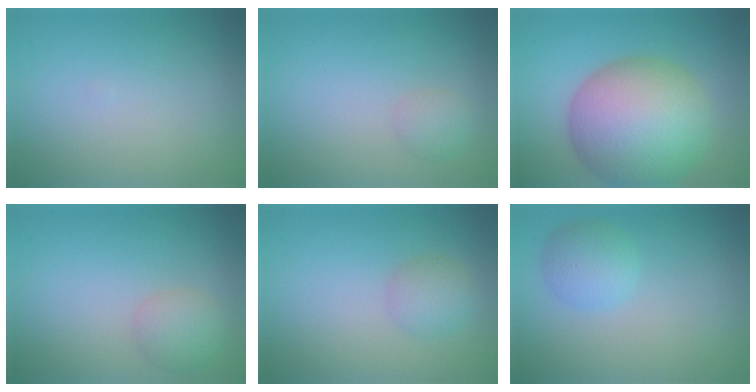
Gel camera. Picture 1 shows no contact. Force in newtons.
{"total": 1.4, "press": 1.4, "slide": 0.1}
{"total": 13.3, "press": 13.3, "slide": 0.4}
{"total": 2.5, "press": 2.5, "slide": 0.1}
{"total": 2.0, "press": 2.0, "slide": 0.1}
{"total": 2.8, "press": 2.8, "slide": 0.1}